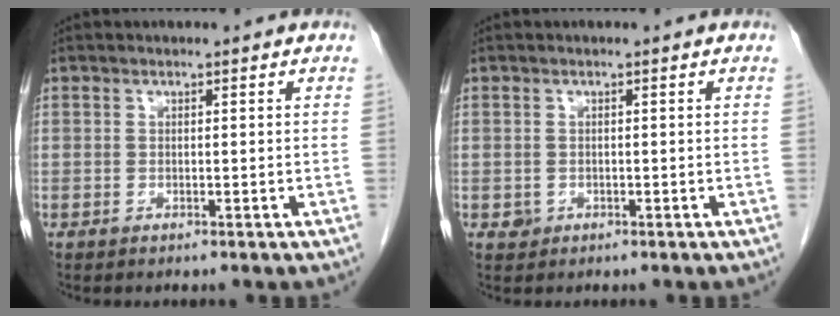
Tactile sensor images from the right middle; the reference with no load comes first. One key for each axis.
{"total": 1.1, "fx": -0.3, "fy": 1.0, "fz": 0.2, "tx": -0.001, "ty": 0.003, "tz": -0.003}